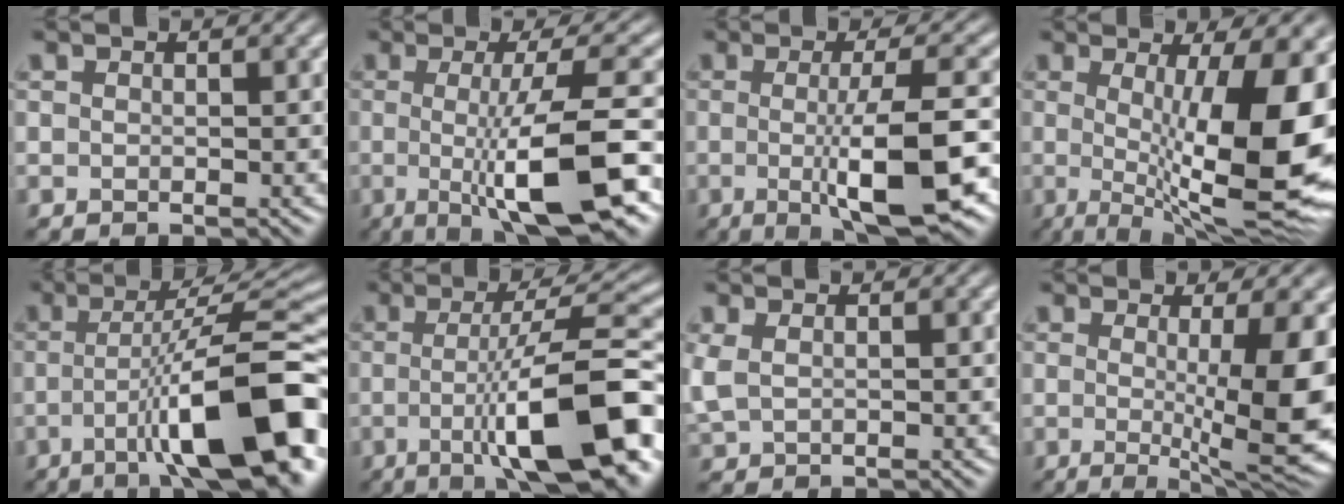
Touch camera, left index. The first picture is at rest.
{"total": 10.1, "force": [-1.7, 2.2, 9.7], "torque": [-0.128, -0.007, -0.029]}
{"total": 8.9, "force": [-1.5, 1.9, 8.5], "torque": [-0.119, -0.010, -0.023]}
{"total": 13.0, "force": [0.1, 3.3, 12.6], "torque": [-0.161, -0.007, 0.001]}
{"total": 13.0, "force": [-5.1, 3.0, 11.6], "torque": [-0.179, 0.007, -0.079]}
{"total": 12.1, "force": [-3.6, 2.6, 11.2], "torque": [-0.163, 0.005, -0.057]}
{"total": 1.8, "force": [0.8, 1.2, 1.1], "torque": [-0.037, 0.005, 0.020]}
{"total": 9.8, "force": [-0.3, 2.2, 9.5], "torque": [-0.132, -0.015, -0.001]}